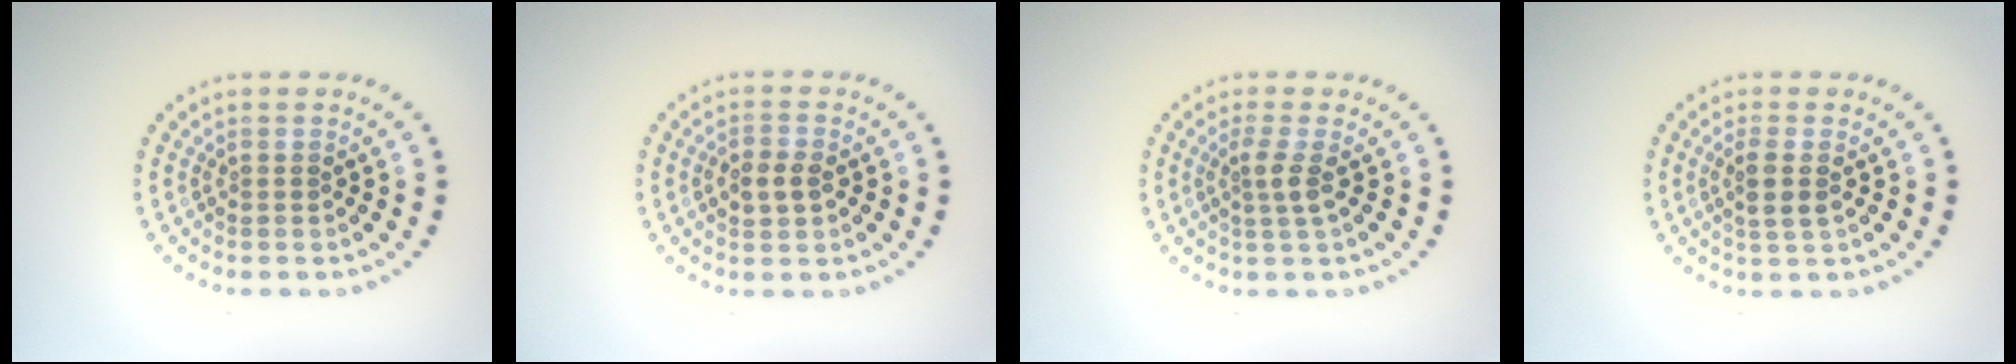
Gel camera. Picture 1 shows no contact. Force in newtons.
{"total": 2.0, "press": 2.0, "slide": 0.2}
{"total": 1.8, "press": 1.3, "slide": 1.3}
{"total": 2.0, "press": 1.7, "slide": 0.9}